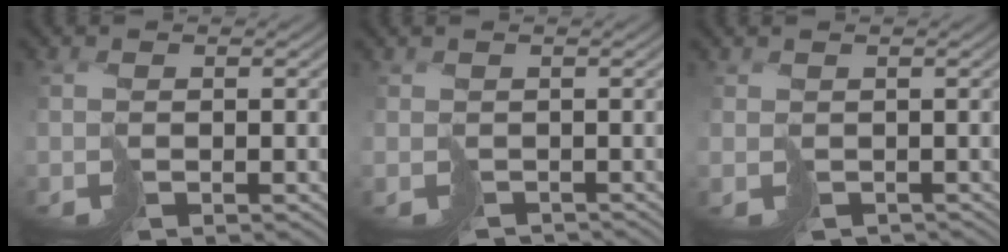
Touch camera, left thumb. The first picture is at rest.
{"total": 1.9, "force": [-1.6, 0.8, -0.3], "torque": [0.016, -0.009, -0.022]}
{"total": 1.4, "force": [-1.0, 1.0, -0.2], "torque": [0.011, -0.010, -0.010]}